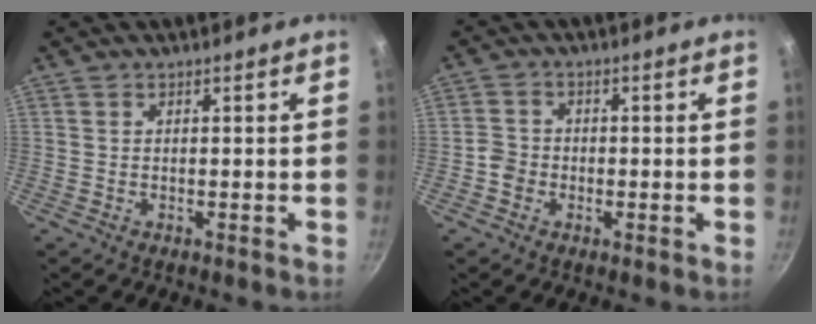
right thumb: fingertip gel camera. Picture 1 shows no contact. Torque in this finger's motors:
{"motor_torque": [0.85, 0.59, -0.21, -0.01, 0.15]}